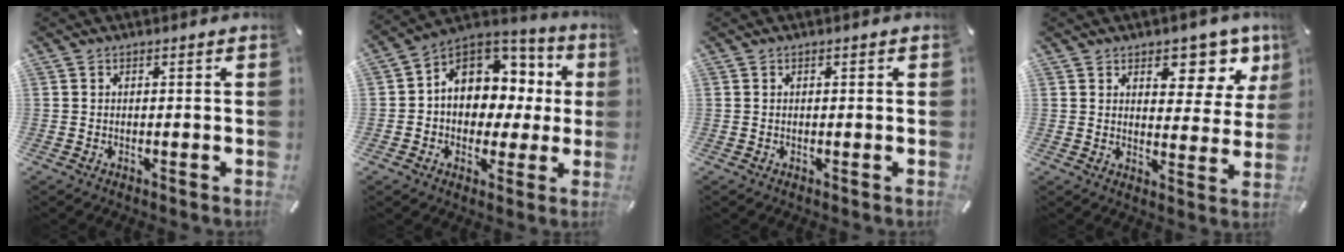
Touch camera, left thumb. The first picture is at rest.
{"total": 10.9, "force": [2.3, 9.4, 5.0], "torque": [-0.076, -0.023, 0.048]}
{"total": 0.0}
{"total": 9.2, "force": [6.4, 5.1, 4.2], "torque": [-0.028, -0.056, 0.105]}